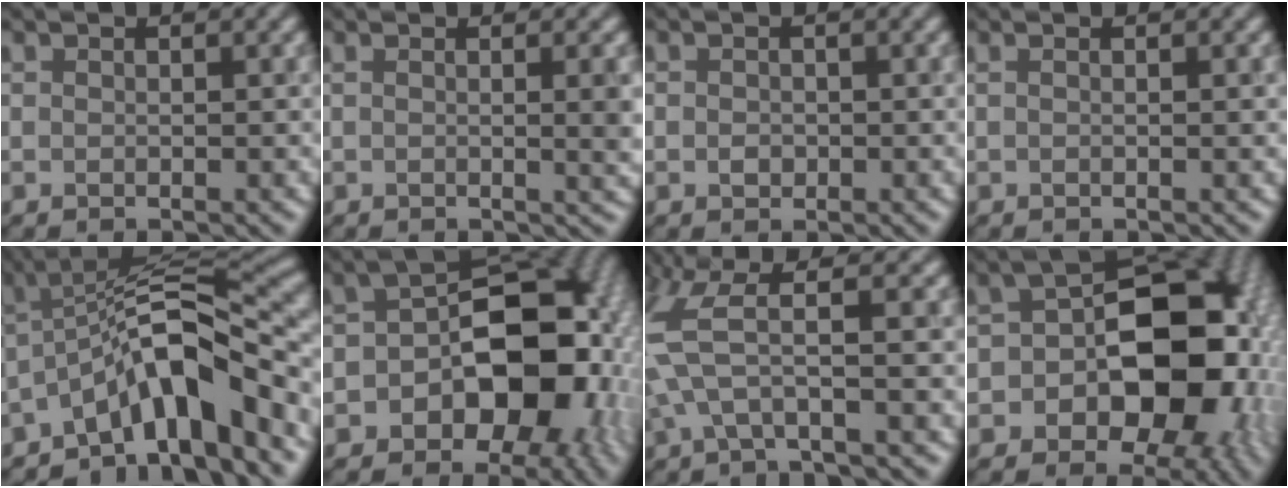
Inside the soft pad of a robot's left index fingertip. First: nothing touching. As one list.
[{"total": 3.7, "force": [0.3, 1.0, 3.5], "torque": [-0.038, 0.004, 0.004]}, {"total": 1.0, "force": [-0.2, 0.9, 0.4], "torque": [-0.009, -0.003, -0.007]}, {"total": 0.9, "force": [0.1, 0.1, 0.9], "torque": [-0.016, 0.005, 0.000]}, {"total": 9.5, "force": [-4.7, 2.5, 7.9], "torque": [-0.109, 0.018, -0.091]}, {"total": 13.5, "force": [-3.2, 8.8, 9.7], "torque": [-0.107, -0.003, -0.052]}, {"total": 4.5, "force": [0.9, 0.6, 4.4], "torque": [-0.112, 0.003, 0.017]}, {"total": 15.8, "force": [-3.4, 10.4, 11.4], "torque": [-0.122, -0.007, -0.052]}]